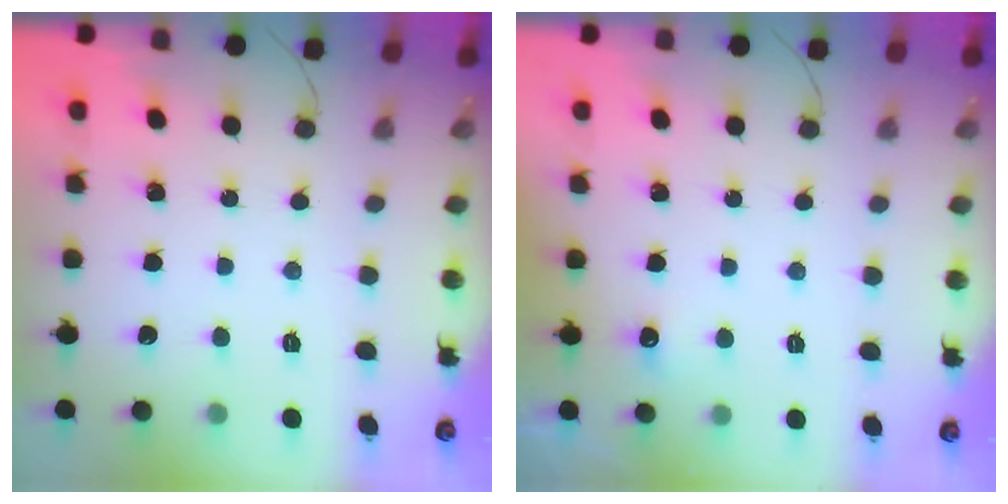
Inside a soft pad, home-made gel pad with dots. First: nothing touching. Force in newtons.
{"total": 3.8, "press": 3.6, "slide": 1.2}